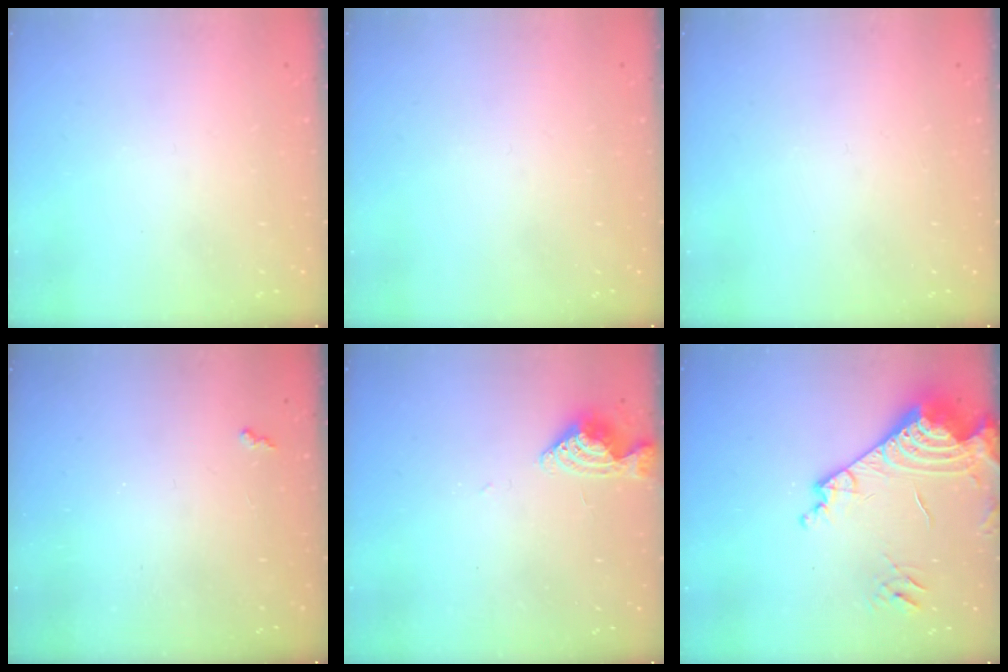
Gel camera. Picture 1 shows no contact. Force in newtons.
{"total": 0.0}
{"total": 0.0}
{"total": 1.9, "press": 1.9, "slide": 0.5}
{"total": 5.8, "press": 5.8, "slide": 0.7}
{"total": 21.0, "press": 20.9, "slide": 2.5}